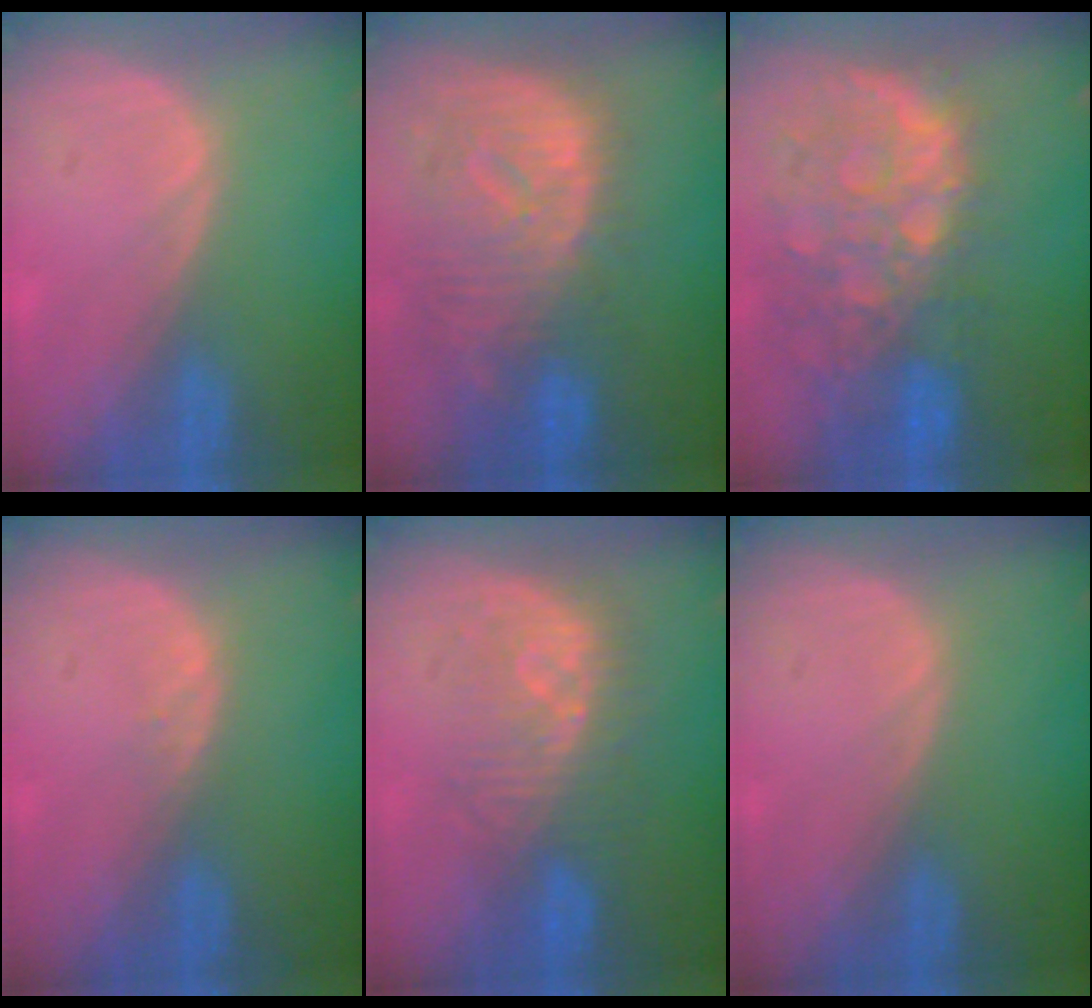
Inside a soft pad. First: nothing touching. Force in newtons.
{"total": 12.2, "press": 10.5, "slide": 6.1}
{"total": 12.8, "press": 10.5, "slide": 7.3}
{"total": 0.7, "press": 0.6, "slide": 0.2}
{"total": 7.8, "press": 7.7, "slide": 1.1}
{"total": 0.0}